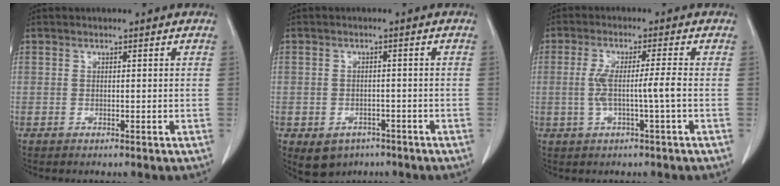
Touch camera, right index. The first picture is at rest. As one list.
[{"total": 5.2, "force": [-3.1, 3.9, 1.5], "torque": [-0.018, 0.006, -0.036]}, {"total": 5.3, "force": [-0.8, -0.5, 5.3], "torque": [-0.106, 0.006, -0.012]}]